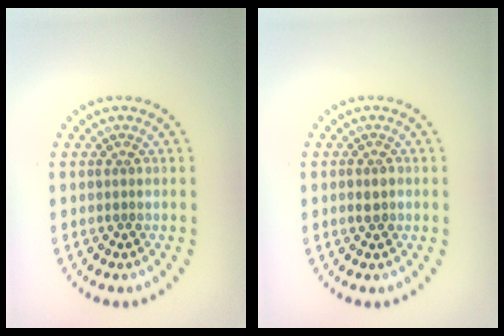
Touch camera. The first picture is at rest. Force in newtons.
{"total": 1.2, "press": 1.1, "slide": 0.3}